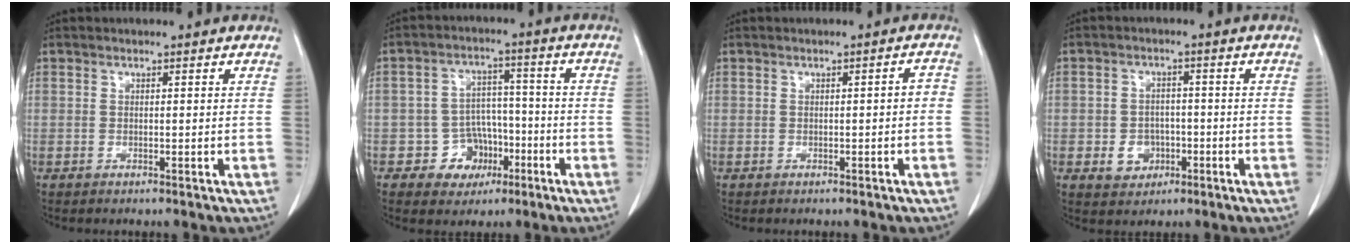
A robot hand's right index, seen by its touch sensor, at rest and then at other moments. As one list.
[{"total": 6.9, "force": [-2.8, 6.1, 1.4], "torque": [-0.007, 0.021, -0.033]}, {"total": 1.4, "force": [-0.4, 0.4, 1.3], "torque": [-0.012, 0.003, -0.005]}, {"total": 4.5, "force": [-1.3, 3.9, 1.7], "torque": [-0.021, 0.008, -0.009]}]